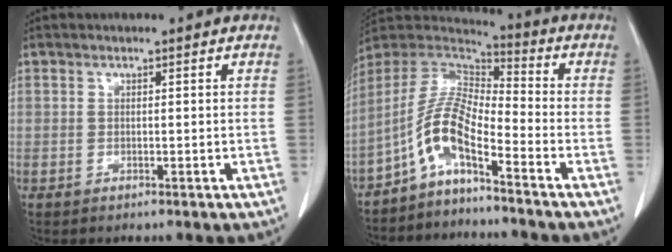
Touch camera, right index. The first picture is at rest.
{"total": 8.3, "force": [-4.9, 1.7, 6.4], "torque": [-0.142, 0.022, -0.103]}